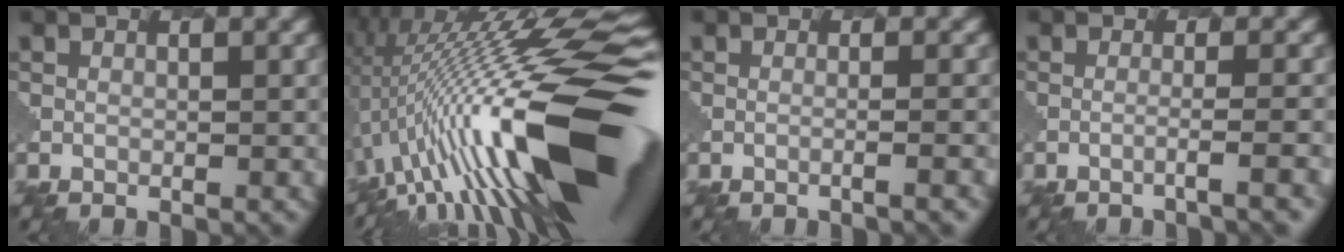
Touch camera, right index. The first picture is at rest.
{"total": 20.4, "force": [-0.2, 6.2, 19.5], "torque": [-0.301, 0.021, -0.003]}
{"total": 1.9, "force": [-0.6, 0.6, 1.7], "torque": [-0.007, 0.003, -0.024]}
{"total": 2.5, "force": [-1.1, 0.4, 2.2], "torque": [-0.017, 0.007, -0.038]}